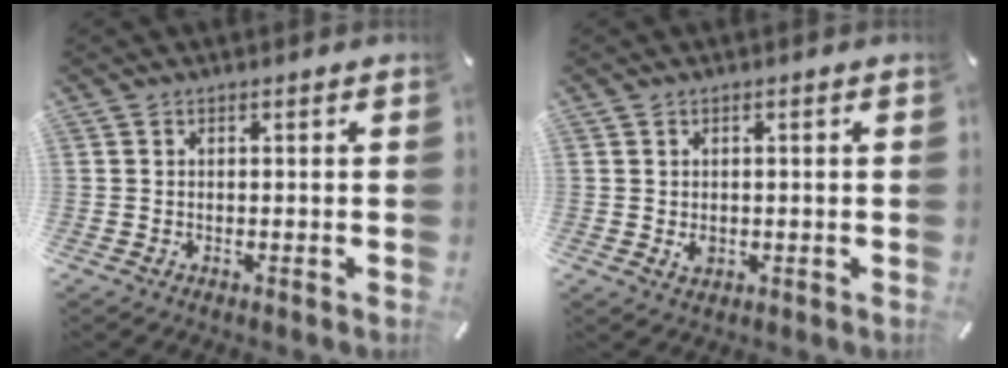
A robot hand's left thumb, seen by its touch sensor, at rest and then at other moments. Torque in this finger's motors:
{"motor_torque": [0.52, 0.72, 0.09, -0.04, 0.13]}